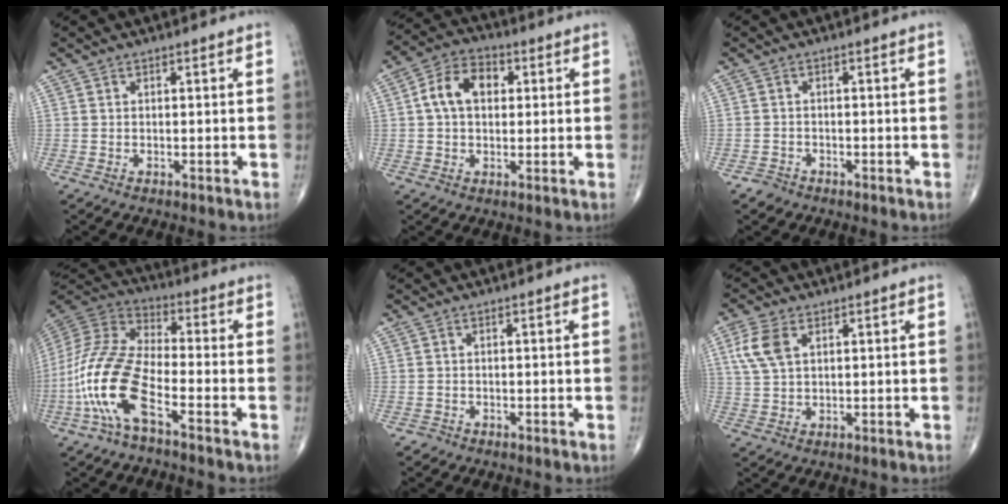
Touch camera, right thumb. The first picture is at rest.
{"total": 9.1, "force": [1.6, 6.1, 6.5], "torque": [-0.104, 0.021, 0.020]}
{"total": 1.7, "force": [-1.3, 1.1, -0.2], "torque": [0.004, 0.006, -0.025]}
{"total": 16.3, "force": [-6.8, 5.8, 13.6], "torque": [-0.305, 0.036, -0.138]}
{"total": 0.7, "force": [-0.5, 0.4, -0.3], "torque": [0.008, 0.003, -0.014]}
{"total": 6.4, "force": [2.3, 3.7, 4.6], "torque": [-0.106, 0.004, 0.050]}